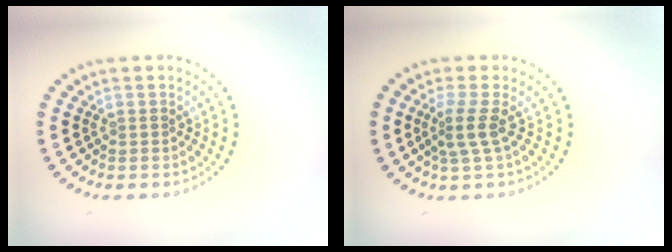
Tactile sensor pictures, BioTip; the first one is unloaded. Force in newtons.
{"total": 2.3, "press": 1.6, "slide": 1.7}